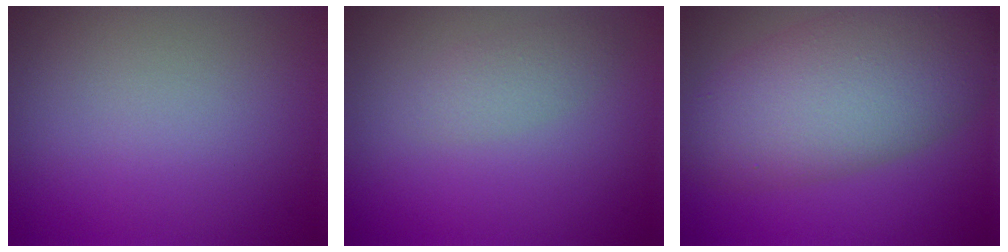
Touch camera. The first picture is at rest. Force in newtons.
{"total": 1.6, "press": 1.6, "slide": 0.1}
{"total": 9.2, "press": 9.2, "slide": 0.4}